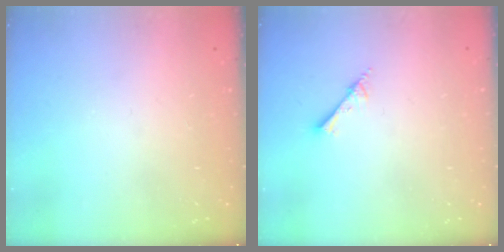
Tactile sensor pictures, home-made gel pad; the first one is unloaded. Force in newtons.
{"total": 2.5, "press": 2.5, "slide": 0.2}